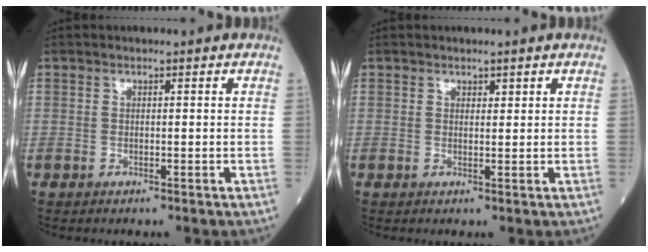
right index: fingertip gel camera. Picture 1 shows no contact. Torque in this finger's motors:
{"motor_torque": [-0.01, -0.01, -0.02, -0.01]}